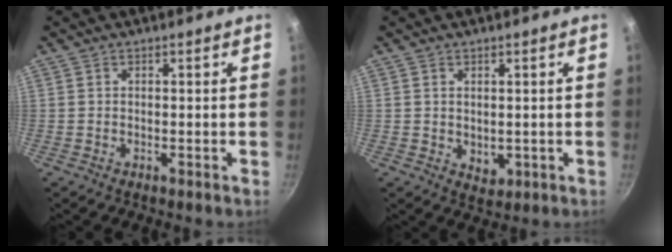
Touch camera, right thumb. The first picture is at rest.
{"total": 2.7, "force": [0.4, 2.0, 1.8], "torque": [-0.022, -0.010, 0.011]}